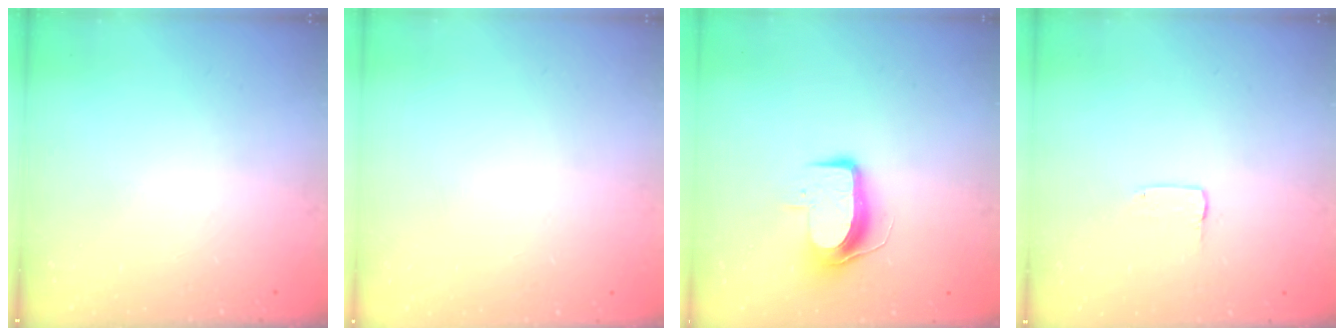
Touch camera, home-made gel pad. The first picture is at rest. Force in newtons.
{"total": 0.0}
{"total": 9.4, "press": 9.3, "slide": 0.9}
{"total": 2.0, "press": 2.0, "slide": 0.2}